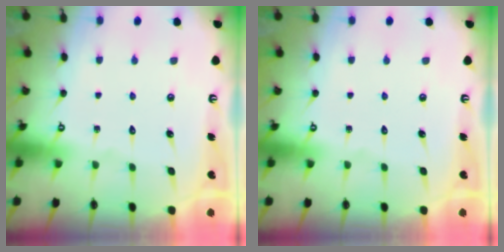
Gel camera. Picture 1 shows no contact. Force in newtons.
{"total": 0.0}